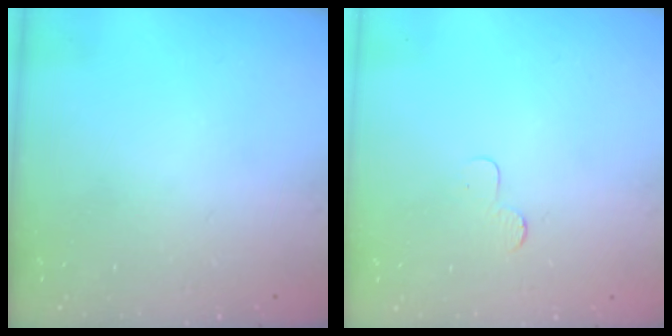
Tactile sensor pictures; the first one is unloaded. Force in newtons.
{"total": 3.7, "press": 3.7, "slide": 0.4}